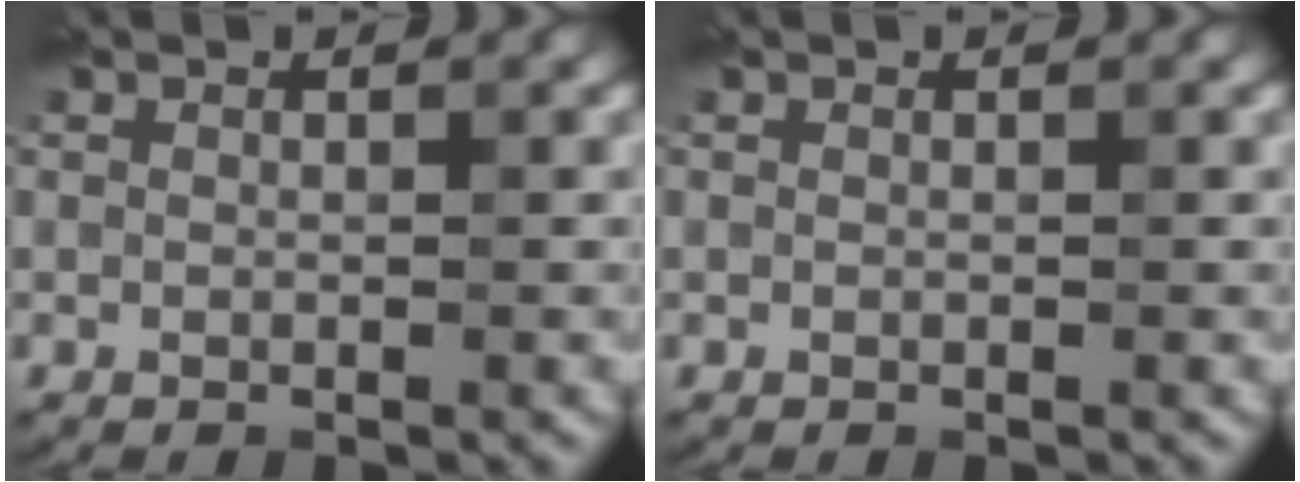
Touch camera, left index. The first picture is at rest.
{"total": 0.0}